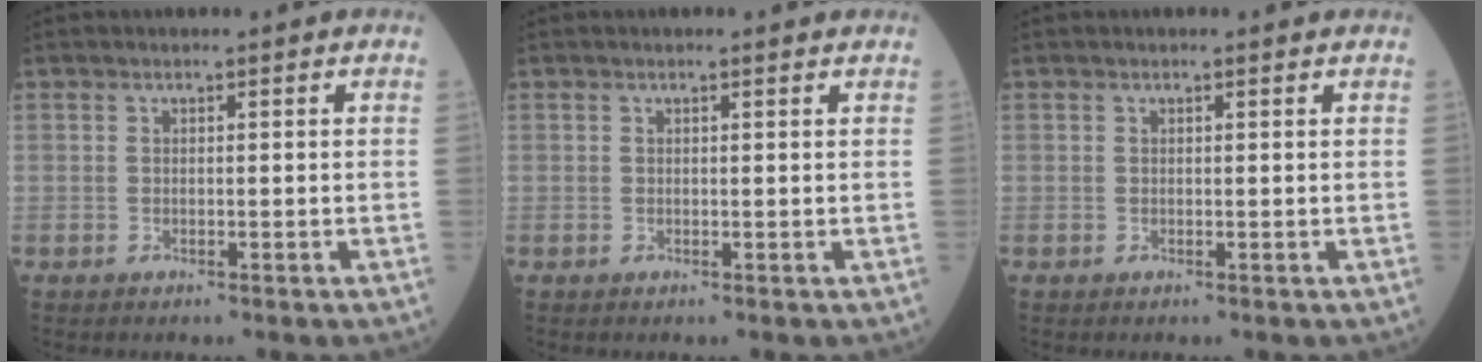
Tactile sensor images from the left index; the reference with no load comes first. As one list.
[{"total": 0.9, "force": [0.8, 0.0, 0.3], "torque": [-0.012, 0.002, 0.009]}, {"total": 0.6, "force": [0.6, 0.0, 0.2], "torque": [-0.009, 0.001, 0.006]}]